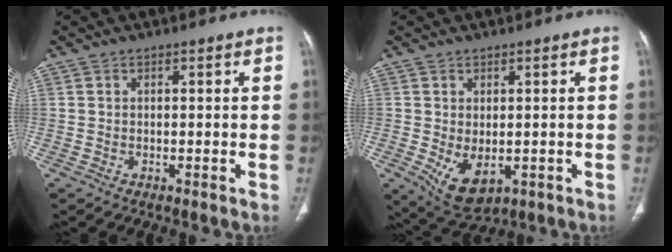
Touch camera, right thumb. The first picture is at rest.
{"total": 7.2, "force": [-1.5, 4.4, 5.5], "torque": [-0.086, -0.009, -0.004]}